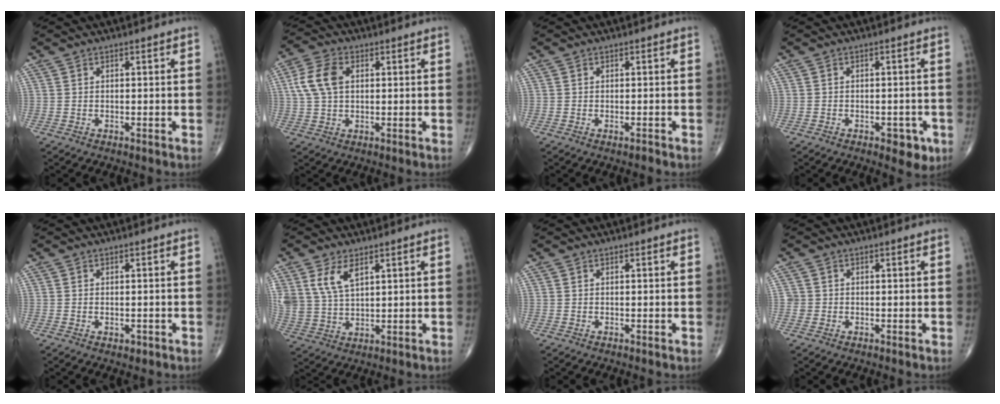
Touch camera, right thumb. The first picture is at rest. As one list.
[{"total": 7.7, "force": [1.5, 4.9, 5.8], "torque": [-0.125, 0.012, 0.029]}, {"total": 0.7, "force": [-0.5, 0.1, 0.5], "torque": [-0.009, 0.002, -0.009]}, {"total": 4.3, "force": [-2.0, 2.3, 3.0], "torque": [-0.020, 0.004, -0.024]}, {"total": 1.5, "force": [-0.5, 1.0, 1.1], "torque": [-0.015, 0.001, -0.003]}, {"total": 7.6, "force": [3.7, 4.0, 5.3], "torque": [-0.104, -0.011, 0.085]}, {"total": 0.0}, {"total": 1.2, "force": [-0.2, 1.1, 0.0], "torque": [0.007, 0.006, -0.005]}]